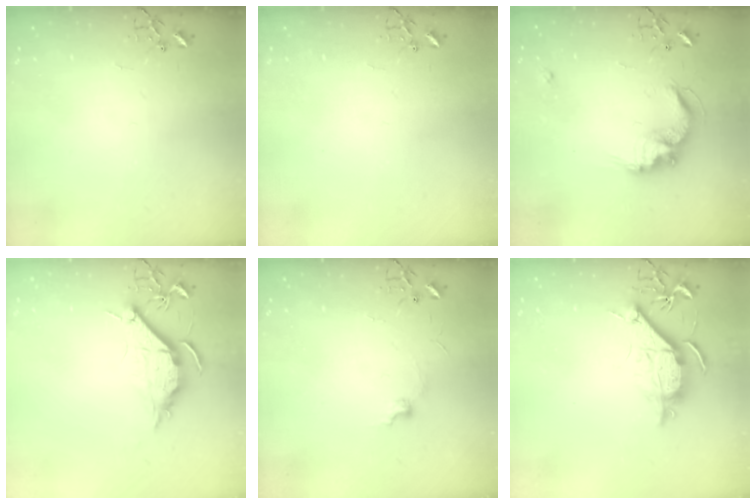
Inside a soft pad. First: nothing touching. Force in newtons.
{"total": 0.0}
{"total": 12.6, "press": 12.6, "slide": 0.4}
{"total": 9.3, "press": 9.2, "slide": 1.0}
{"total": 5.3, "press": 5.2, "slide": 0.7}
{"total": 10.6, "press": 10.6, "slide": 0.8}